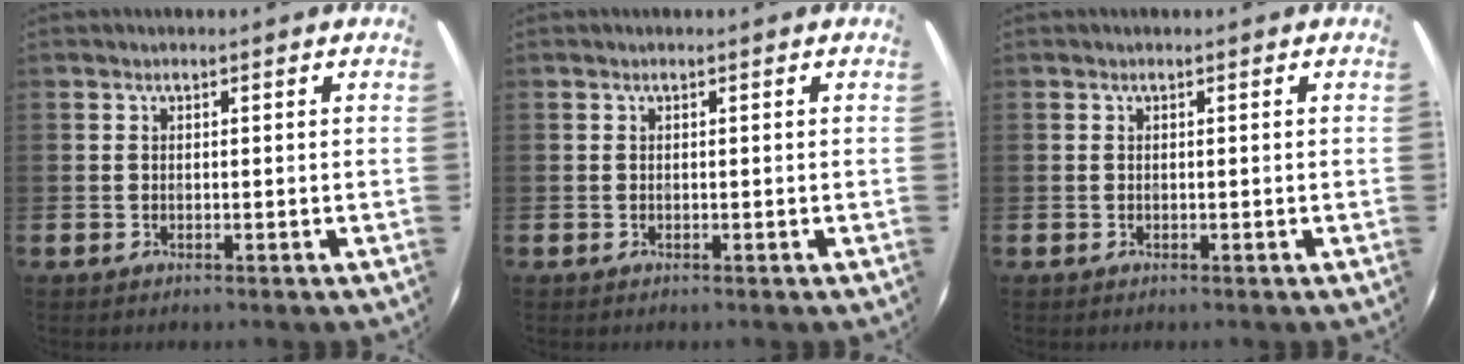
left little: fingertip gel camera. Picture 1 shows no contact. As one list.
[{"total": 0.0}, {"total": 0.0}]